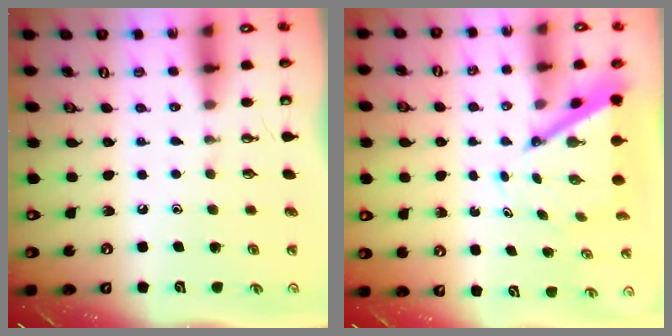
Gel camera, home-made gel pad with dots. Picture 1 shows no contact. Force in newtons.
{"total": 6.8, "press": 6.8, "slide": 0.7}